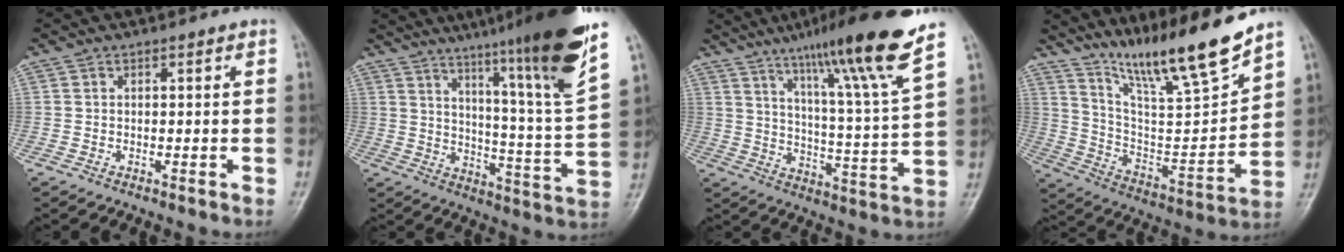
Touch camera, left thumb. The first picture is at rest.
{"total": 22.1, "force": [15.4, 0.0, 15.9], "torque": [-0.215, -0.085, 0.224]}
{"total": 19.0, "force": [13.0, 0.0, 13.8], "torque": [-0.199, -0.062, 0.202]}
{"total": 18.7, "force": [14.9, 1.6, 11.2], "torque": [-0.159, -0.087, 0.268]}